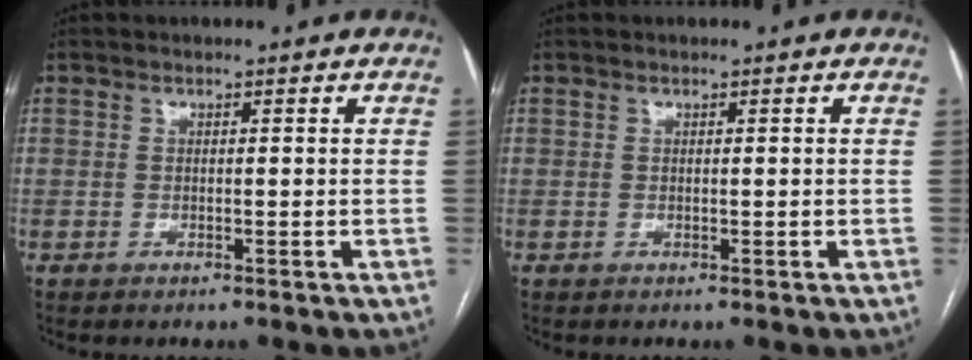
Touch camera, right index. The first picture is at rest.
{"total": 0.0}